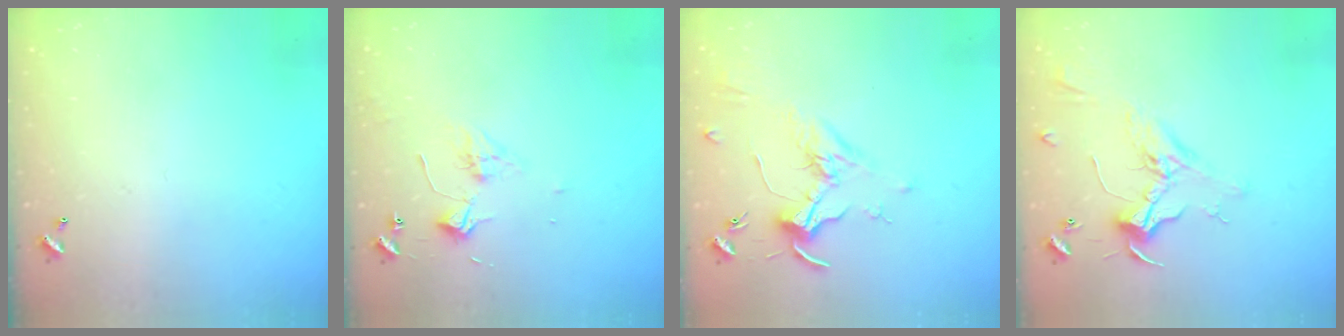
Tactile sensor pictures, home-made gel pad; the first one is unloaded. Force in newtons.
{"total": 2.7, "press": 2.7, "slide": 0.6}
{"total": 1.6, "press": 1.4, "slide": 0.8}
{"total": 2.4, "press": 2.2, "slide": 0.9}